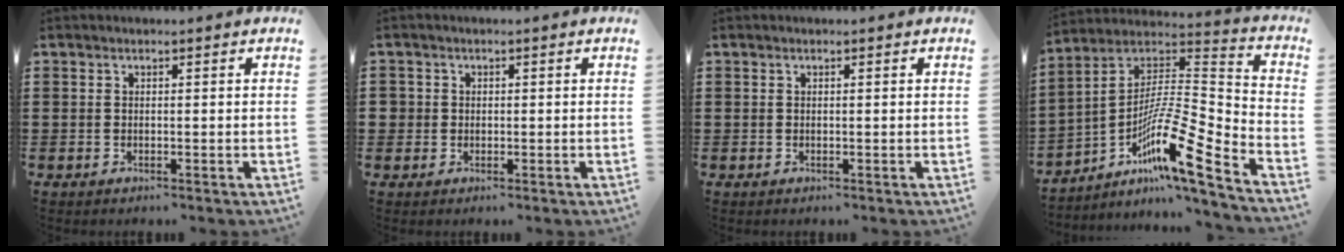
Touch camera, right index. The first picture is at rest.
{"total": 1.5, "force": [0.1, 1.5, 0.1], "torque": [-0.009, 0.008, -0.001]}
{"total": 0.0}
{"total": 12.4, "force": [-7.1, 1.4, 10.1], "torque": [-0.187, -0.021, -0.144]}